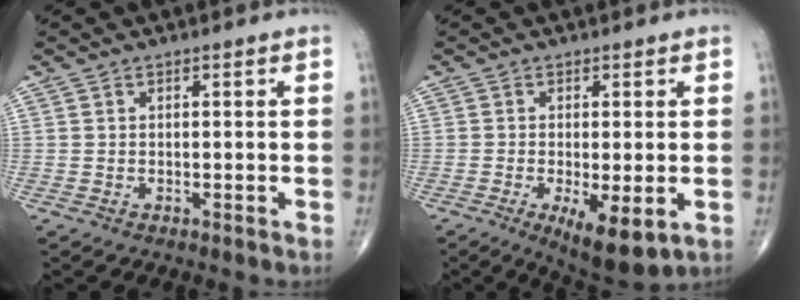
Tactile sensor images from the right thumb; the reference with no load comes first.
{"total": 8.7, "force": [-2.7, 2.9, 7.7], "torque": [-0.120, -0.020, -0.037]}